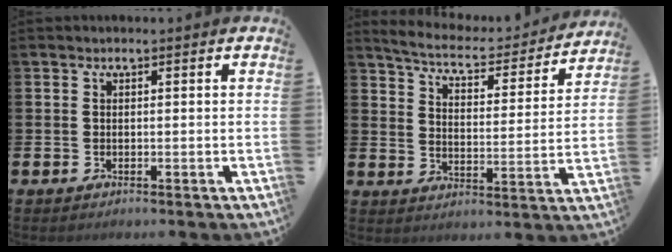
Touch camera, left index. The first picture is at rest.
{"total": 6.2, "force": [5.8, 1.0, 1.9], "torque": [-0.057, -0.049, 0.094]}